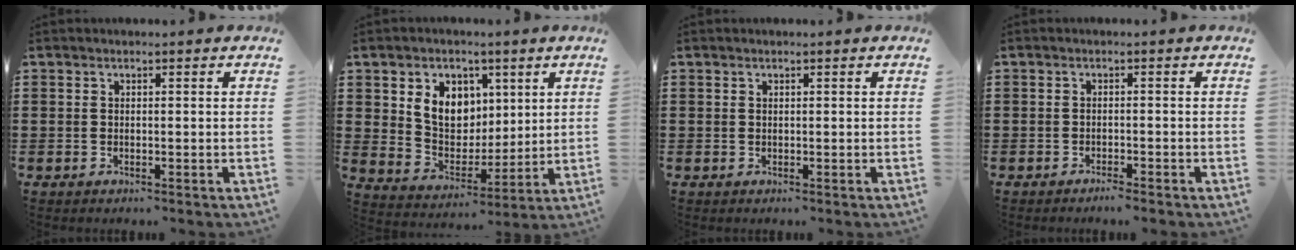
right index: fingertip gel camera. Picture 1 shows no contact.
{"total": 7.9, "force": [2.9, 6.5, 3.4], "torque": [-0.082, 0.007, 0.054]}
{"total": 0.0}
{"total": 1.3, "force": [-1.2, -0.1, 0.5], "torque": [-0.010, -0.001, -0.023]}